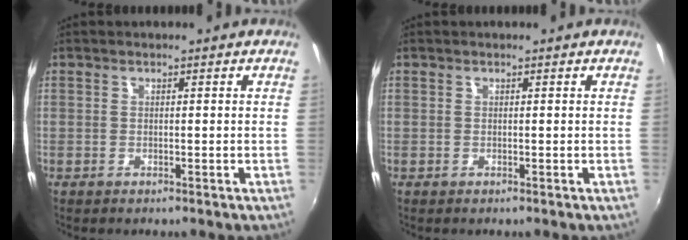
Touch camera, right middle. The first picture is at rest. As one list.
[{"total": 0.0}]